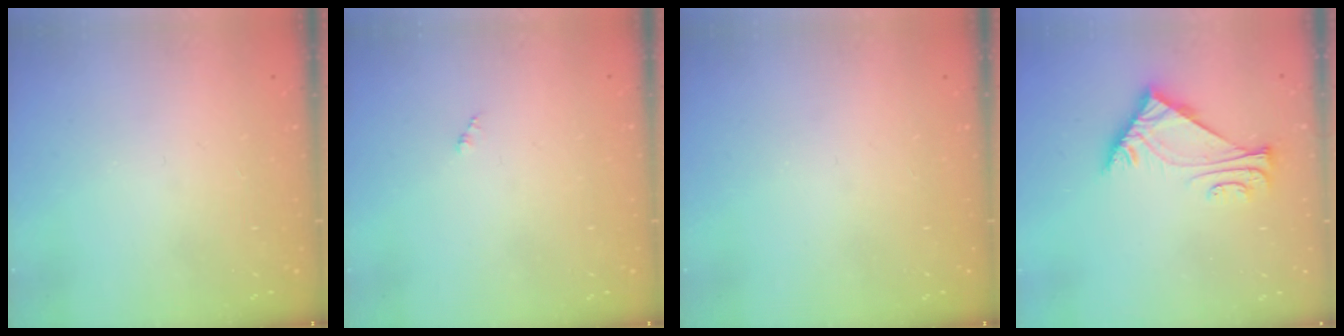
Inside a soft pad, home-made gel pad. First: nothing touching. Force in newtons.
{"total": 0.7, "press": 0.7, "slide": 0.1}
{"total": 0.0}
{"total": 6.2, "press": 6.1, "slide": 1.0}